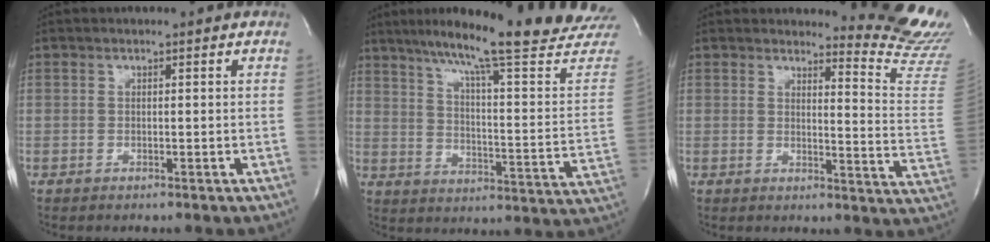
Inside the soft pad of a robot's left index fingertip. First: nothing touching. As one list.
[{"total": 26.3, "force": [22.6, 0.2, 13.5], "torque": [-0.203, -0.072, 0.291]}, {"total": 12.6, "force": [12.5, -1.0, 1.2], "torque": [-0.002, -0.161, 0.114]}]